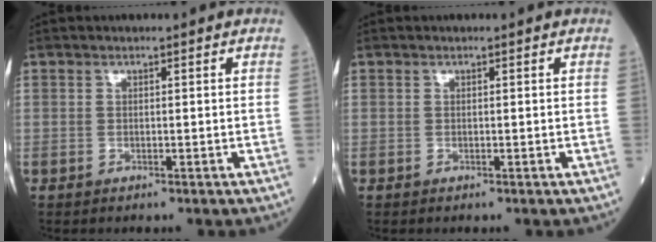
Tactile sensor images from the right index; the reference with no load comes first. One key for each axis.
{"total": 0.0}